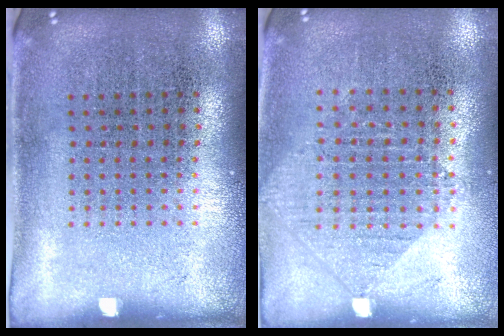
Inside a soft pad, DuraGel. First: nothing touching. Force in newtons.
{"total": 0.9, "press": 0.9, "slide": 0.2}